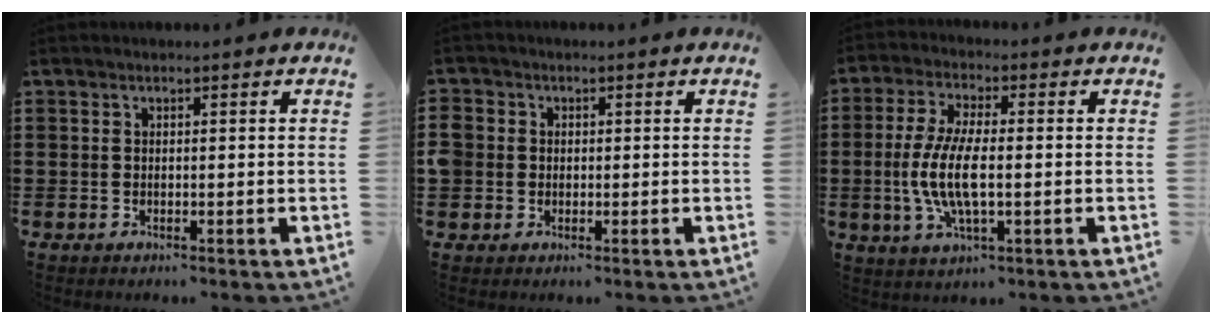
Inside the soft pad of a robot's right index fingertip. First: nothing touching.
{"total": 2.2, "force": [-0.2, 2.1, 0.4], "torque": [-0.025, 0.005, -0.011]}
{"total": 8.6, "force": [-1.6, 2.7, 8.0], "torque": [-0.178, -0.011, -0.035]}